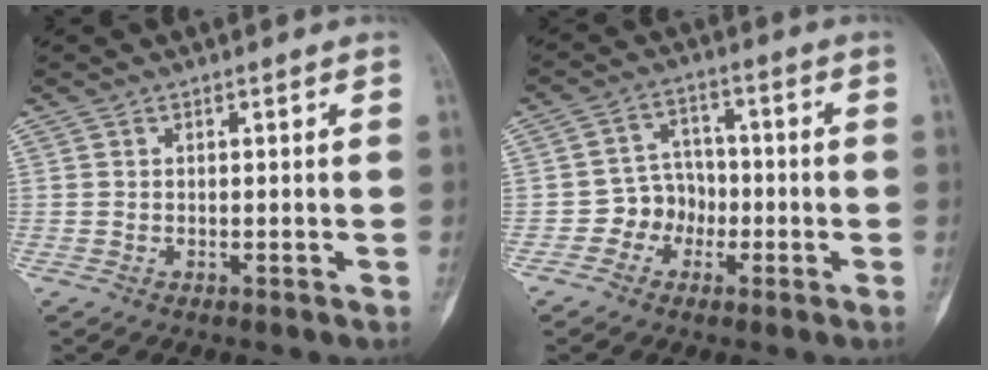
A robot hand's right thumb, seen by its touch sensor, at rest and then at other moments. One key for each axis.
{"total": 6.2, "fx": -2.1, "fy": 5.5, "fz": 1.9, "tx": 0.008, "ty": 0.026, "tz": -0.045}